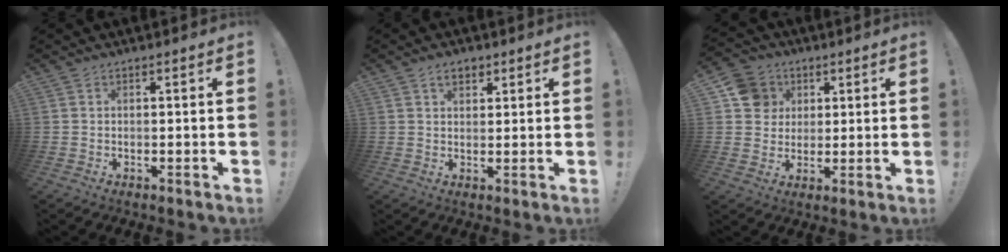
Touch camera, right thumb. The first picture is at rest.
{"total": 3.9, "force": [2.2, 2.4, 2.1], "torque": [-0.030, -0.002, 0.038]}
{"total": 10.3, "force": [3.5, 9.3, 2.8], "torque": [-0.040, -0.010, 0.073]}